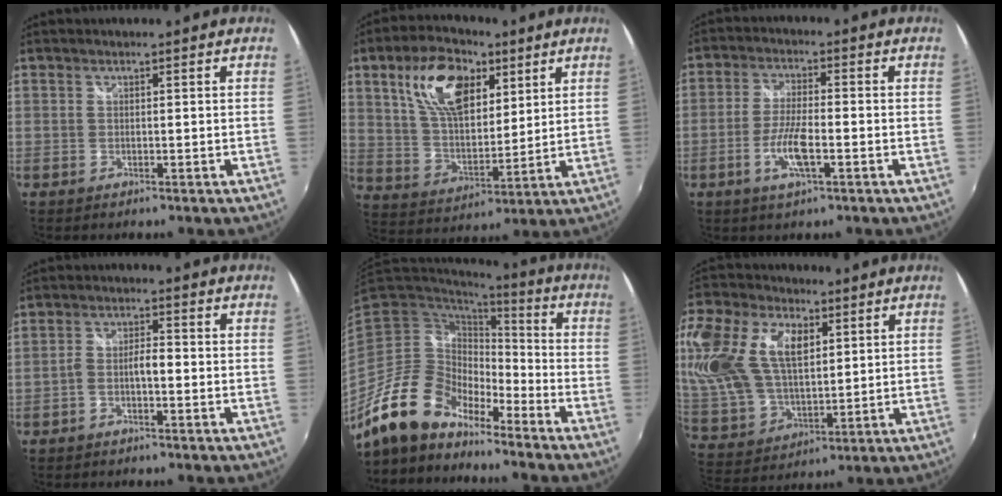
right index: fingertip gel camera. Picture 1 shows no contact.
{"total": 16.1, "force": [7.4, 8.6, 11.5], "torque": [-0.217, 0.019, 0.139]}
{"total": 7.1, "force": [-2.7, 1.7, 6.4], "torque": [-0.133, -0.003, -0.054]}
{"total": 3.4, "force": [-1.7, 1.0, 2.8], "torque": [-0.060, 0.011, -0.031]}
{"total": 15.6, "force": [-12.4, 6.7, 6.7], "torque": [-0.134, 0.006, -0.233]}
{"total": 27.0, "force": [9.2, 16.5, 19.3], "torque": [-0.450, 0.058, 0.177]}